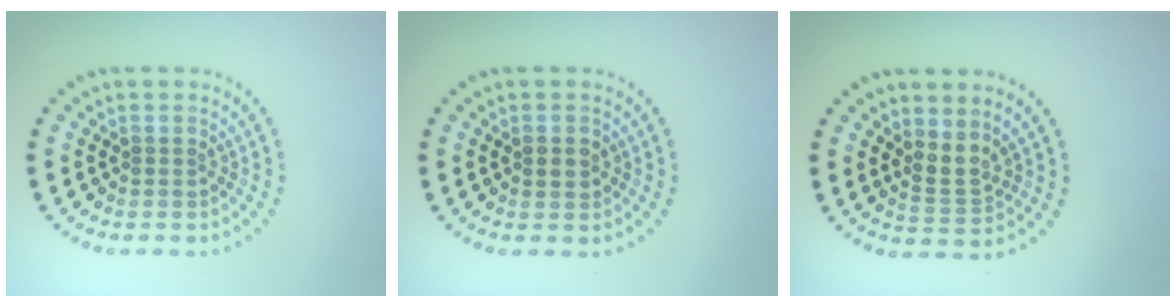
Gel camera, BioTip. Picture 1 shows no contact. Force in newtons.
{"total": 1.0, "press": 1.0, "slide": 0.1}
{"total": 1.8, "press": 1.3, "slide": 1.3}